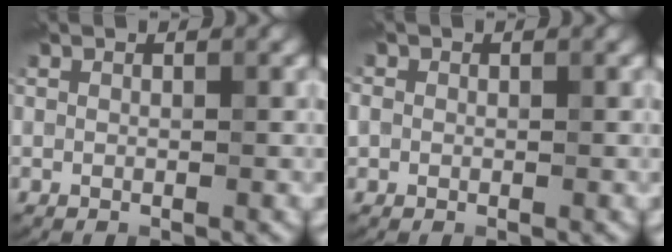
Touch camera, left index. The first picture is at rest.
{"total": 2.3, "force": [0.4, 2.1, 1.0], "torque": [-0.007, 0.019, -0.016]}